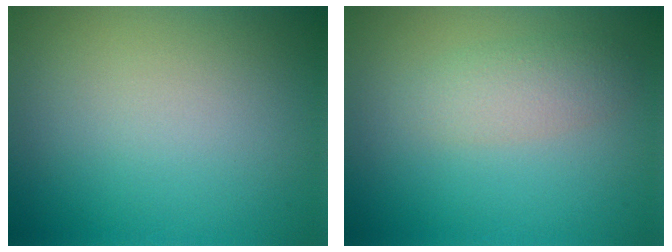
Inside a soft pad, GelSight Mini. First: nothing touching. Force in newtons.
{"total": 2.3, "press": 2.3, "slide": 0.1}